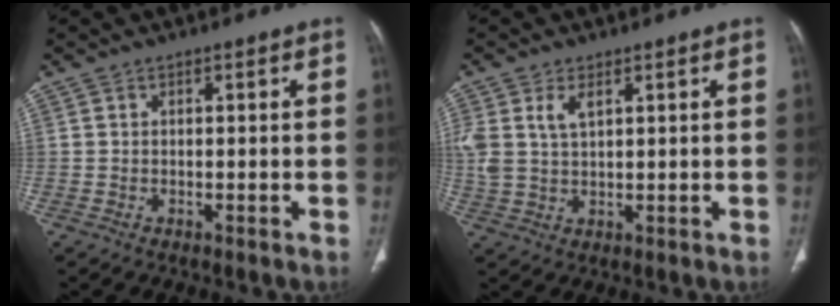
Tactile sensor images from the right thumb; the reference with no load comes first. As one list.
[{"total": 6.4, "force": [2.6, 3.6, 4.6], "torque": [-0.104, -0.001, 0.060]}]